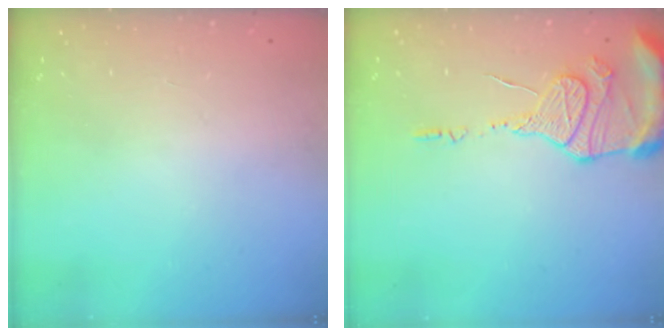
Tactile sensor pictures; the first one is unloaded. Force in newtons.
{"total": 13.5, "press": 13.4, "slide": 1.7}